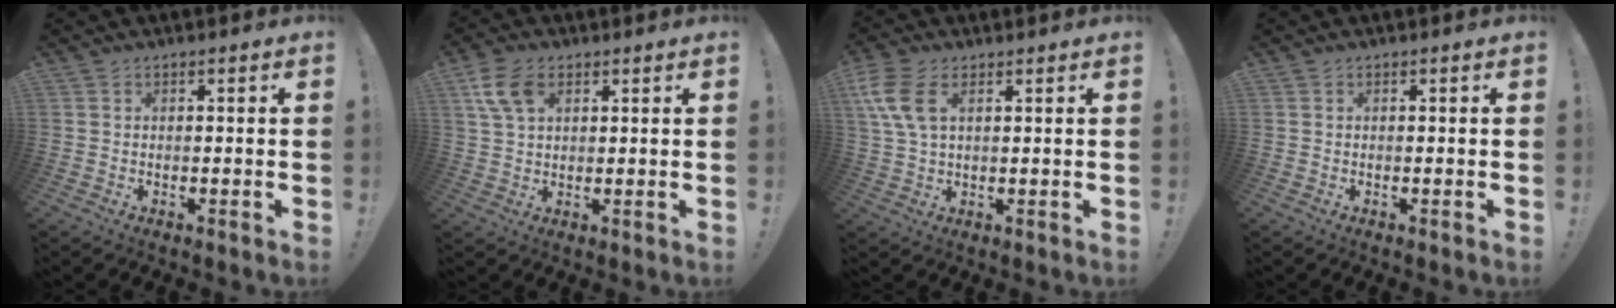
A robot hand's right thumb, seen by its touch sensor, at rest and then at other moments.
{"total": 9.0, "force": [3.9, 5.3, 6.2], "torque": [-0.112, -0.002, 0.077]}
{"total": 9.5, "force": [3.7, 5.1, 7.2], "torque": [-0.153, -0.004, 0.072]}
{"total": 0.0}